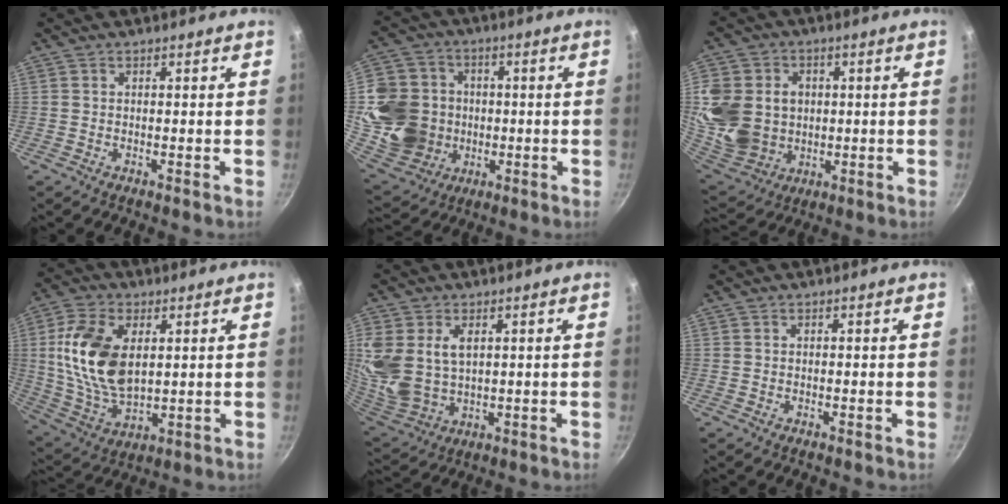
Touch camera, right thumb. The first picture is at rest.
{"total": 17.4, "force": [-0.9, 15.5, 7.9], "torque": [-0.131, 0.018, -0.008]}
{"total": 20.5, "force": [1.3, 17.1, 11.2], "torque": [-0.243, 0.002, 0.039]}
{"total": 16.6, "force": [3.2, 9.7, 13.0], "torque": [-0.238, -0.012, 0.069]}
{"total": 15.4, "force": [3.9, 10.8, 10.4], "torque": [-0.230, -0.015, 0.092]}
{"total": 0.0}